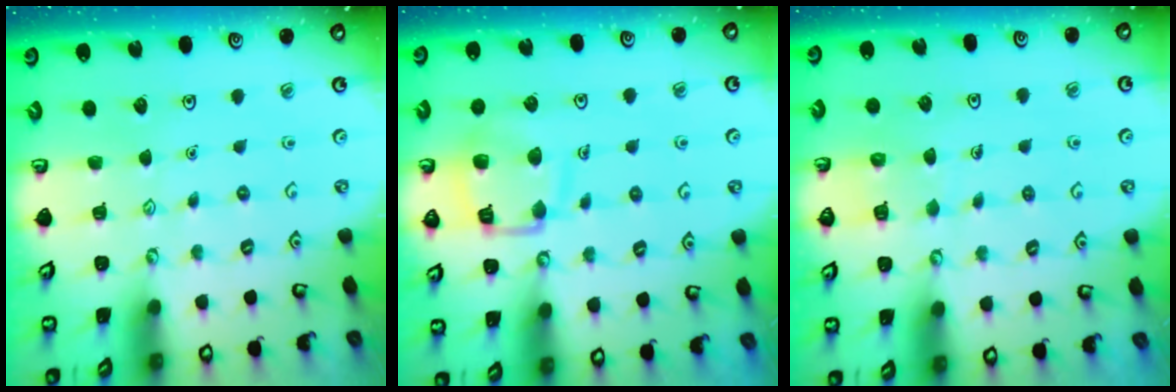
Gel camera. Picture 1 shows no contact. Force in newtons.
{"total": 13.1, "press": 13.0, "slide": 1.5}
{"total": 4.4, "press": 4.4, "slide": 0.4}